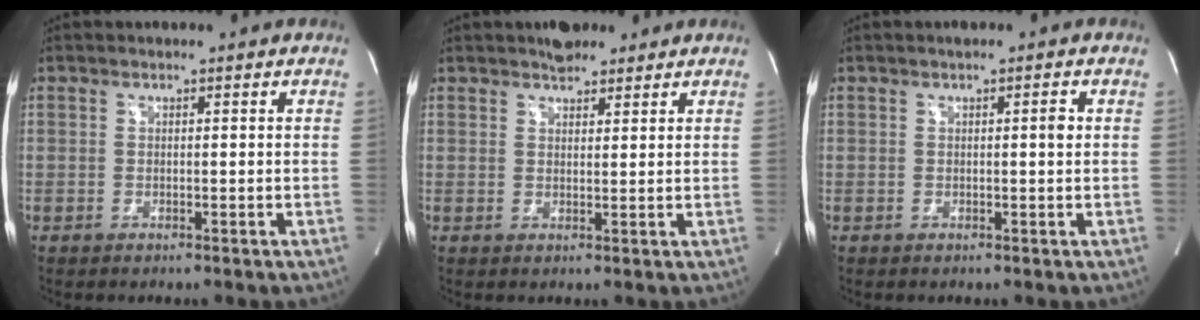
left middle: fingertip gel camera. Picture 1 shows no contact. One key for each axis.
{"total": 3.5, "fx": 2.9, "fy": 1.5, "fz": 1.2, "tx": -0.023, "ty": 0.010, "tz": 0.045}
{"total": 1.4, "fx": 0.3, "fy": 0.1, "fz": 1.4, "tx": -0.022, "ty": 0.004, "tz": 0.005}